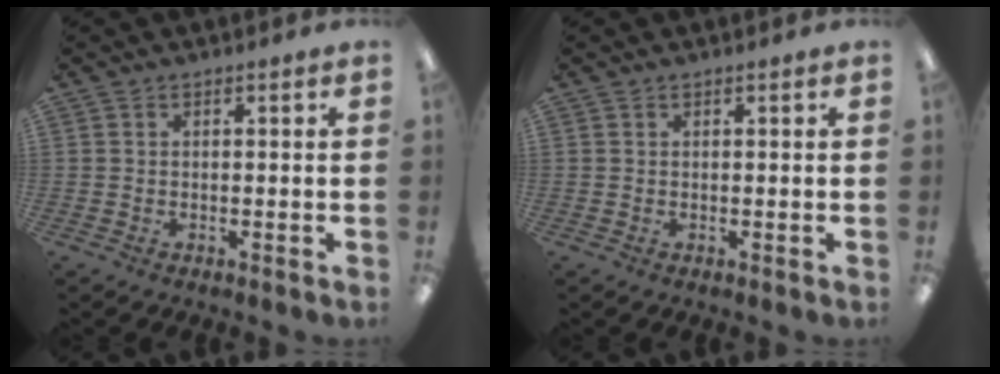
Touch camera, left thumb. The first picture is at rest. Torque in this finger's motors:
{"motor_torque": [-0.05, -0.05, -0.23, 0.09, 0.00]}